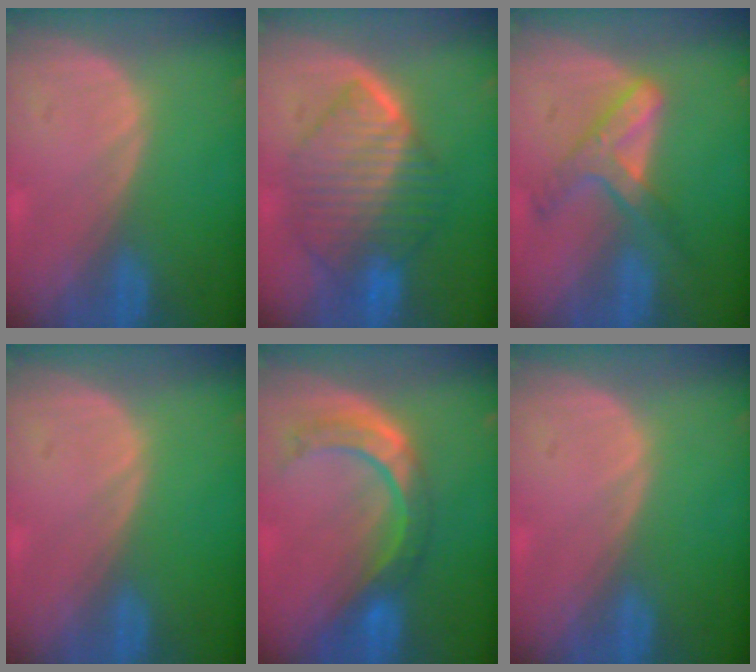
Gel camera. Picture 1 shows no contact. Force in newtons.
{"total": 10.2, "press": 10.1, "slide": 1.0}
{"total": 6.6, "press": 5.8, "slide": 3.3}
{"total": 0.0}
{"total": 8.5, "press": 7.2, "slide": 4.5}
{"total": 0.0}